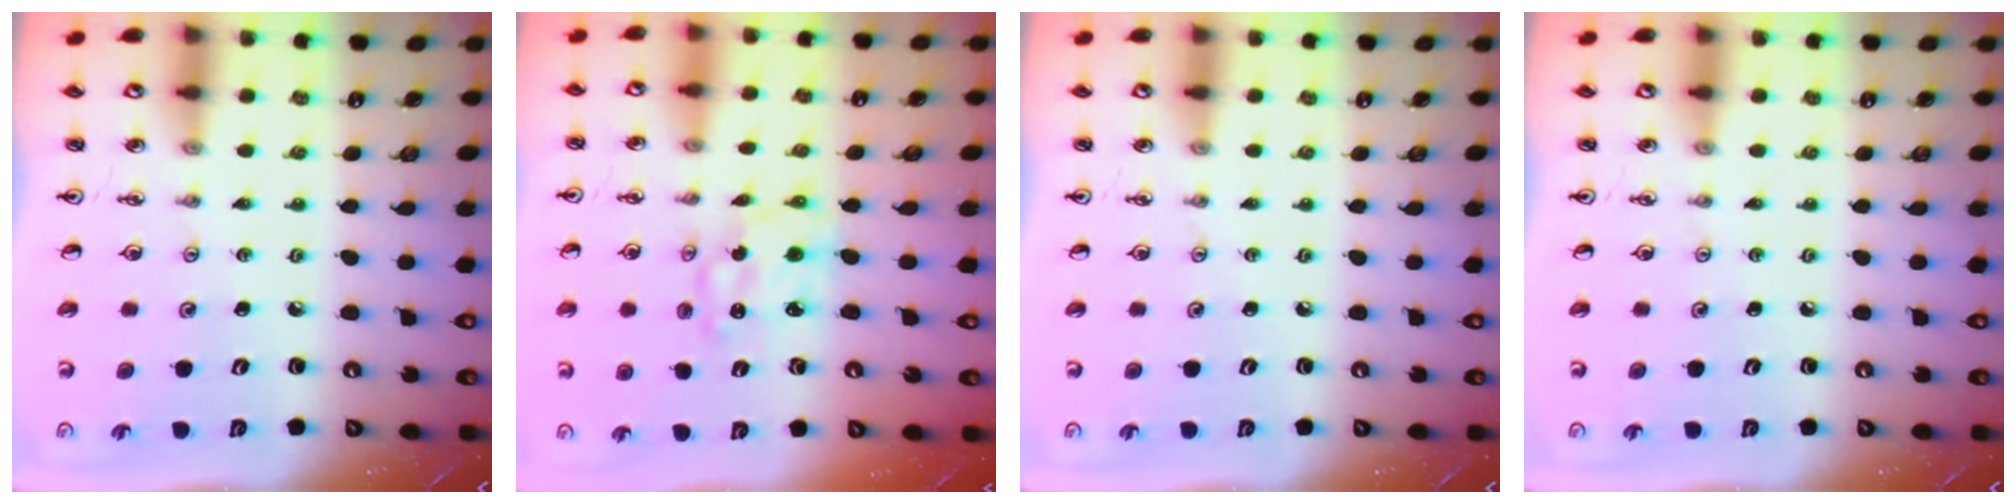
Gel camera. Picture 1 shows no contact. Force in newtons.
{"total": 2.6, "press": 2.6, "slide": 0.3}
{"total": 0.0}
{"total": 0.0}